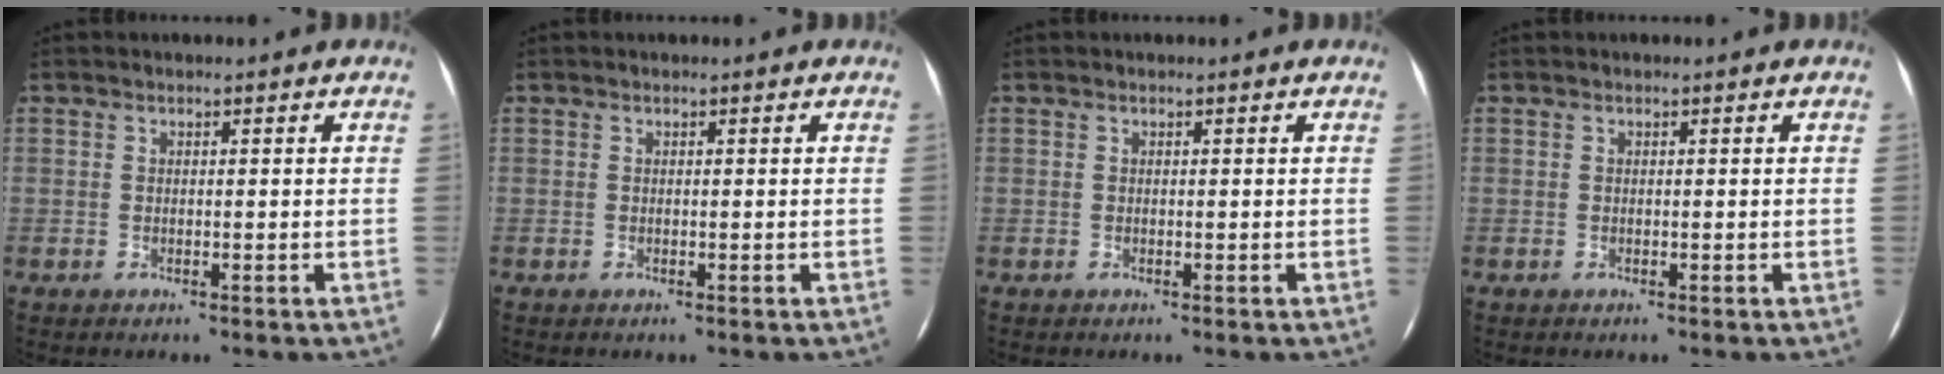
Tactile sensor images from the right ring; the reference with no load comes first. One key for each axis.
{"total": 0.0}
{"total": 0.0}
{"total": 0.0}